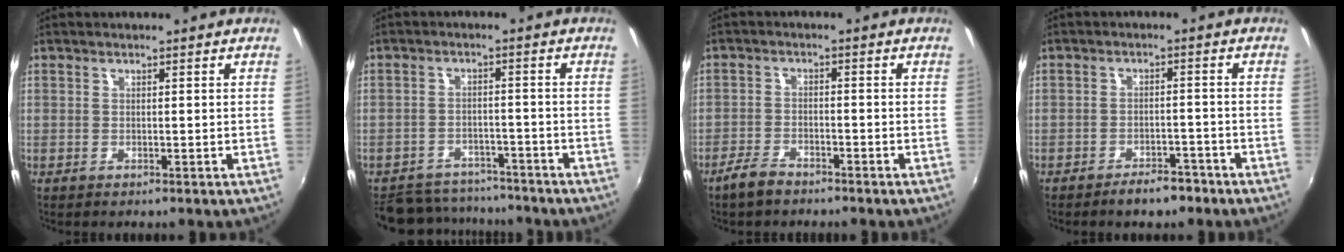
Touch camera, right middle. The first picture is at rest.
{"total": 13.8, "force": [-12.0, 5.4, 4.2], "torque": [-0.109, 0.007, -0.170]}
{"total": 4.7, "force": [-3.9, 1.2, 2.4], "torque": [-0.067, -0.004, -0.079]}
{"total": 5.2, "force": [-4.2, 2.1, 2.4], "torque": [-0.052, 0.005, -0.056]}